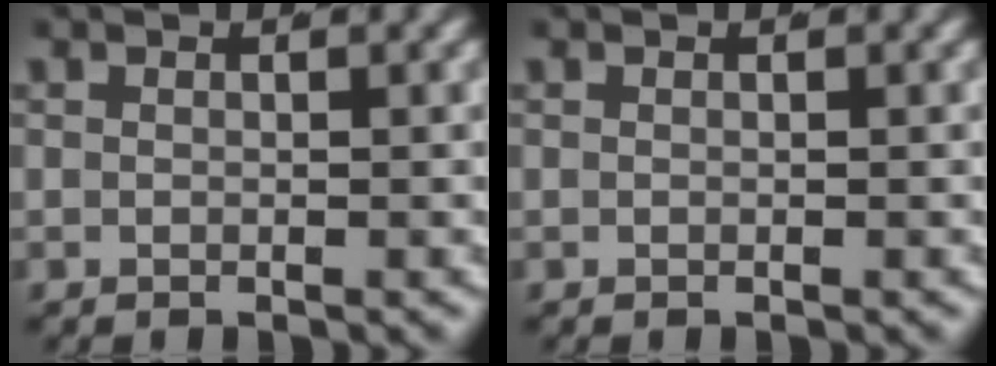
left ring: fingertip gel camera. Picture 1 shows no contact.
{"total": 0.0}